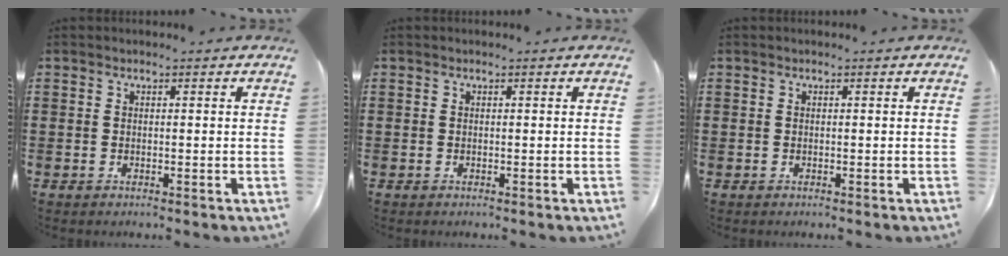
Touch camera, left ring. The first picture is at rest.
{"total": 0.0}
{"total": 0.0}